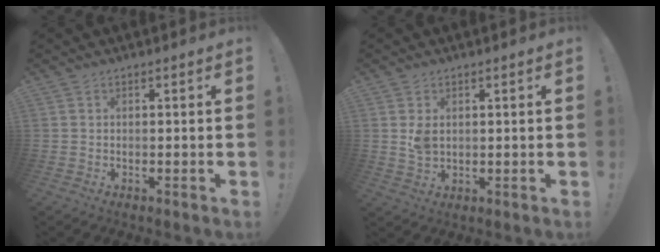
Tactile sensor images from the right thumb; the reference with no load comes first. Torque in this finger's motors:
{"motor_torque": [0.84, 0.76, 0.31, -0.57, -0.02]}